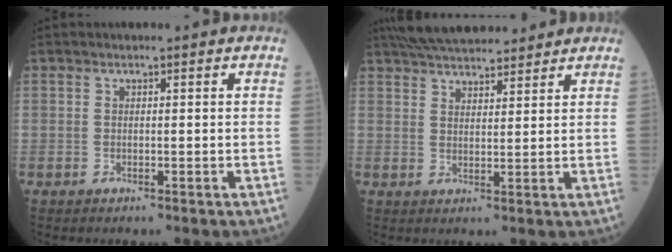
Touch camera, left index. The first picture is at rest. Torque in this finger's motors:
{"motor_torque": [-0.09, -0.47, 0.21, 0.09]}